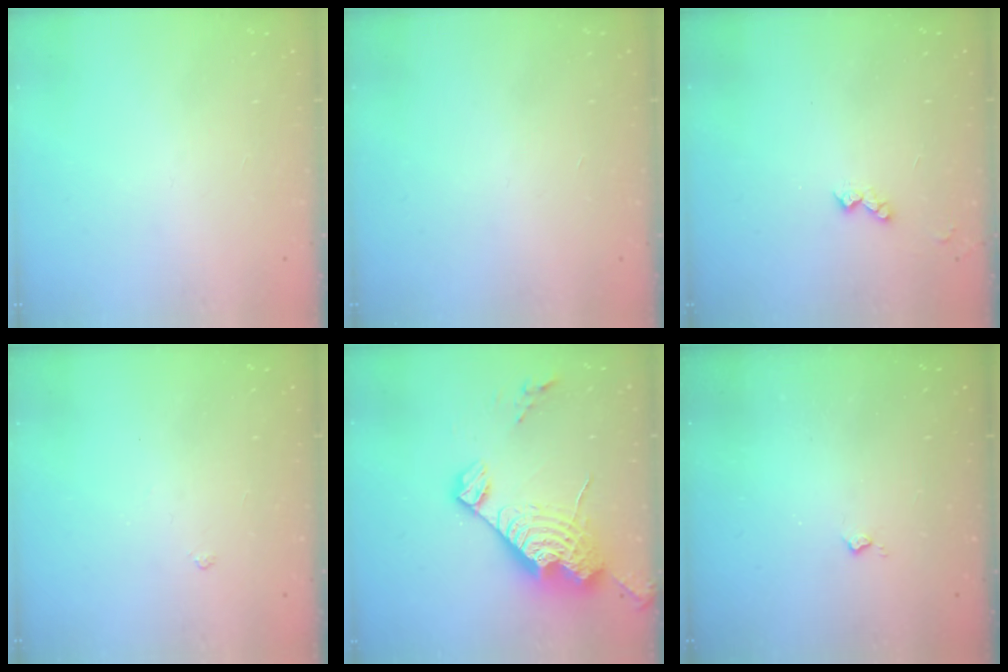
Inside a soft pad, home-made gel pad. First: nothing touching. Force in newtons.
{"total": 0.0}
{"total": 4.0, "press": 4.0, "slide": 0.6}
{"total": 2.9, "press": 2.8, "slide": 0.5}
{"total": 18.1, "press": 18.0, "slide": 1.8}
{"total": 2.4, "press": 2.3, "slide": 0.5}